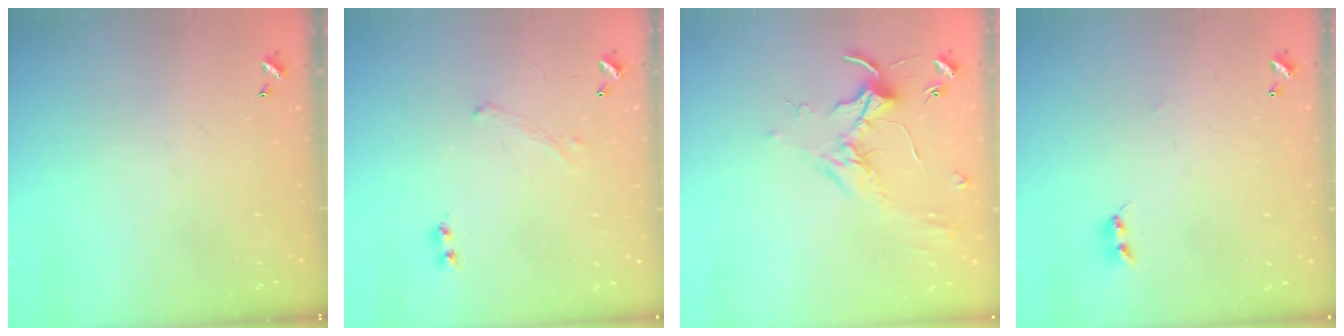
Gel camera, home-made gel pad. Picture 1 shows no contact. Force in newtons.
{"total": 0.0}
{"total": 1.7, "press": 1.7, "slide": 0.4}
{"total": 2.2, "press": 2.2, "slide": 0.4}